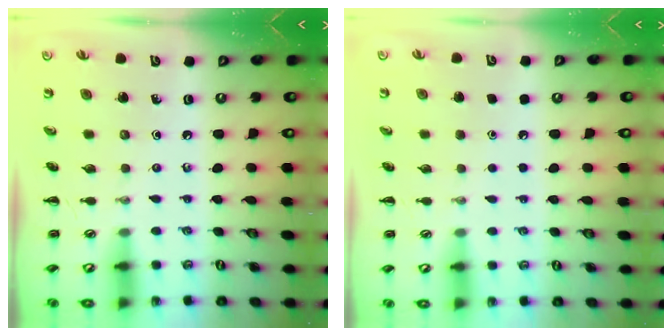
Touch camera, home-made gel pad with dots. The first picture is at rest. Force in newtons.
{"total": 1.8, "press": 1.7, "slide": 0.1}